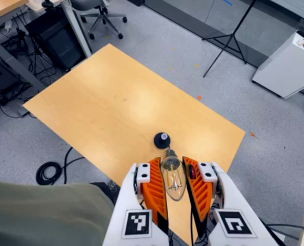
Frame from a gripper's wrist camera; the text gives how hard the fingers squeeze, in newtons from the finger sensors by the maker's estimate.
{"total": 21.1, "left": 23.3, "right": 19.0}